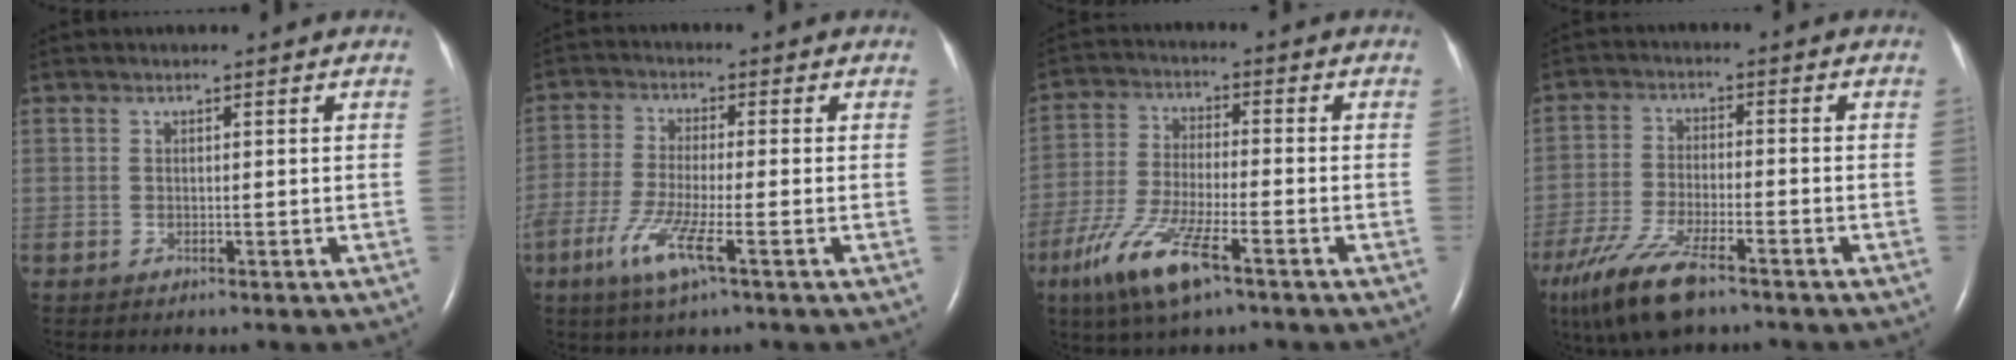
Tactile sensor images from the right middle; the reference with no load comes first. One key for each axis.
{"total": 8.5, "fx": -4.2, "fy": 0.8, "fz": 7.3, "tx": -0.163, "ty": -0.020, "tz": -0.085}
{"total": 11.0, "fx": -6.3, "fy": 2.2, "fz": 8.8, "tx": -0.189, "ty": -0.021, "tz": -0.116}
{"total": 11.5, "fx": -8.0, "fy": 2.8, "fz": 7.8, "tx": -0.163, "ty": -0.027, "tz": -0.146}